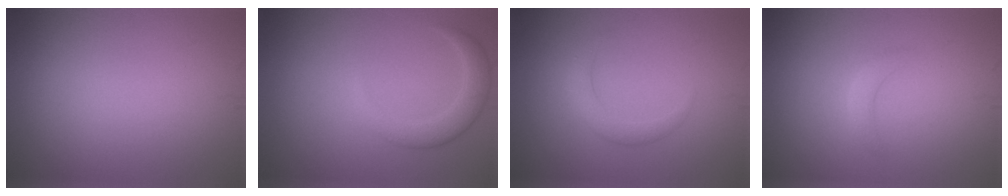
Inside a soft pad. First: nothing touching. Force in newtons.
{"total": 2.7, "press": 2.7, "slide": 0.1}
{"total": 2.0, "press": 2.0, "slide": 0.2}
{"total": 1.2, "press": 1.2, "slide": 0.0}